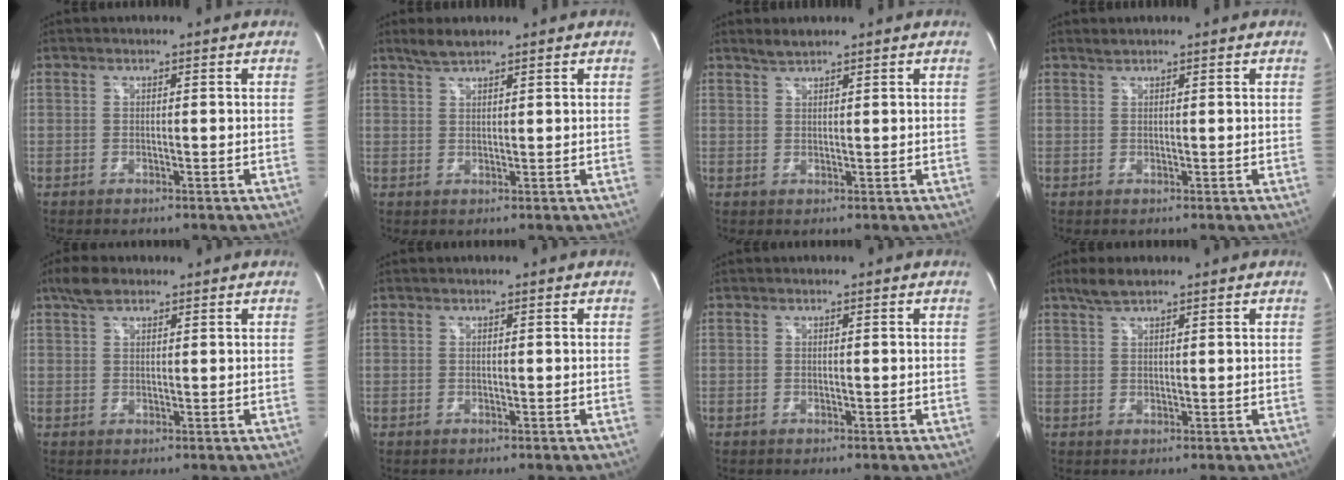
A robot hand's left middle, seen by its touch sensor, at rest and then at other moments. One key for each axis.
{"total": 2.6, "fx": 2.3, "fy": 0.3, "fz": 1.2, "tx": -0.031, "ty": 0.007, "tz": 0.046}
{"total": 1.6, "fx": 1.6, "fy": 0.1, "fz": 0.5, "tx": -0.014, "ty": 0.005, "tz": 0.035}
{"total": 0.6, "fx": 0.6, "fy": -0.1, "fz": 0.0, "tx": -0.006, "ty": 0.003, "tz": 0.015}
{"total": 3.4, "fx": 2.5, "fy": 1.4, "fz": 1.8, "tx": -0.043, "ty": 0.014, "tz": 0.048}
{"total": 0.0}
{"total": 0.0}
{"total": 3.0, "fx": 2.4, "fy": 0.5, "fz": 1.8, "tx": -0.044, "ty": 0.010, "tz": 0.049}